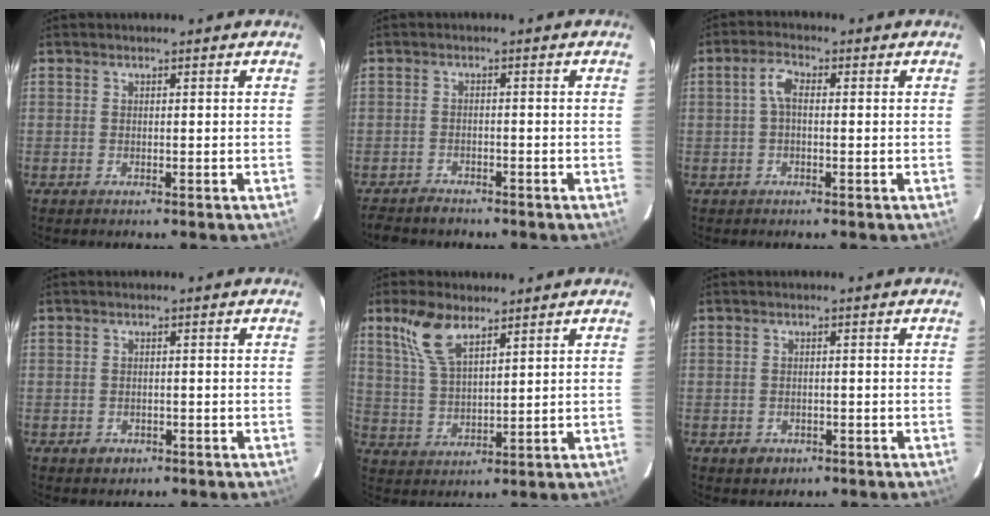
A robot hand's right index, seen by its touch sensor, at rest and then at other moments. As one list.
[{"total": 5.7, "force": [-5.0, 2.2, 1.6], "torque": [-0.047, -0.007, -0.081]}, {"total": 3.1, "force": [0.0, 1.6, 2.6], "torque": [-0.055, 0.011, 0.000]}, {"total": 2.3, "force": [-1.3, 1.8, 0.8], "torque": [-0.014, -0.001, -0.014]}, {"total": 8.6, "force": [5.5, 3.5, 5.6], "torque": [-0.118, 0.012, 0.117]}, {"total": 3.0, "force": [-1.6, 2.3, 1.1], "torque": [-0.023, -0.001, -0.017]}]